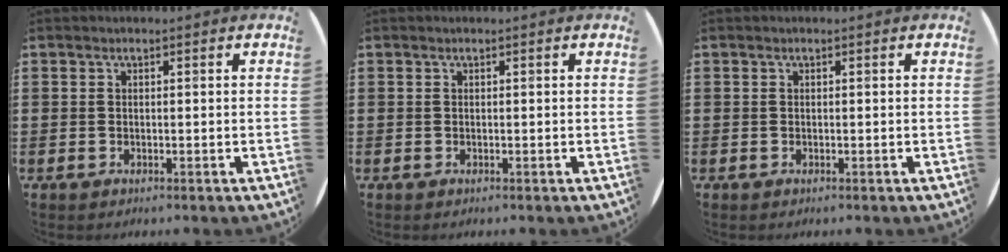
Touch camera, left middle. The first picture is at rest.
{"total": 0.0}
{"total": 0.0}